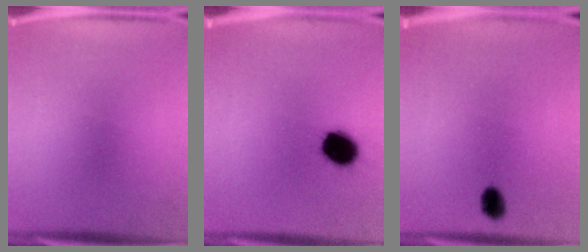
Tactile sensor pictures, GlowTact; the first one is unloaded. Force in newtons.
{"total": 10.7}
{"total": 3.5}